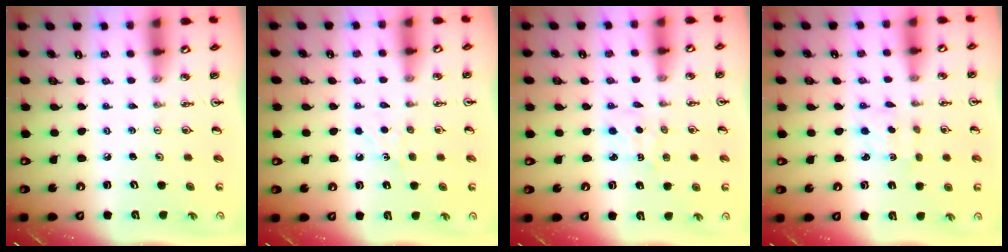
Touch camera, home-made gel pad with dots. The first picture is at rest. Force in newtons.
{"total": 5.1, "press": 5.0, "slide": 0.7}
{"total": 2.9, "press": 2.9, "slide": 0.4}
{"total": 2.0, "press": 1.9, "slide": 0.7}